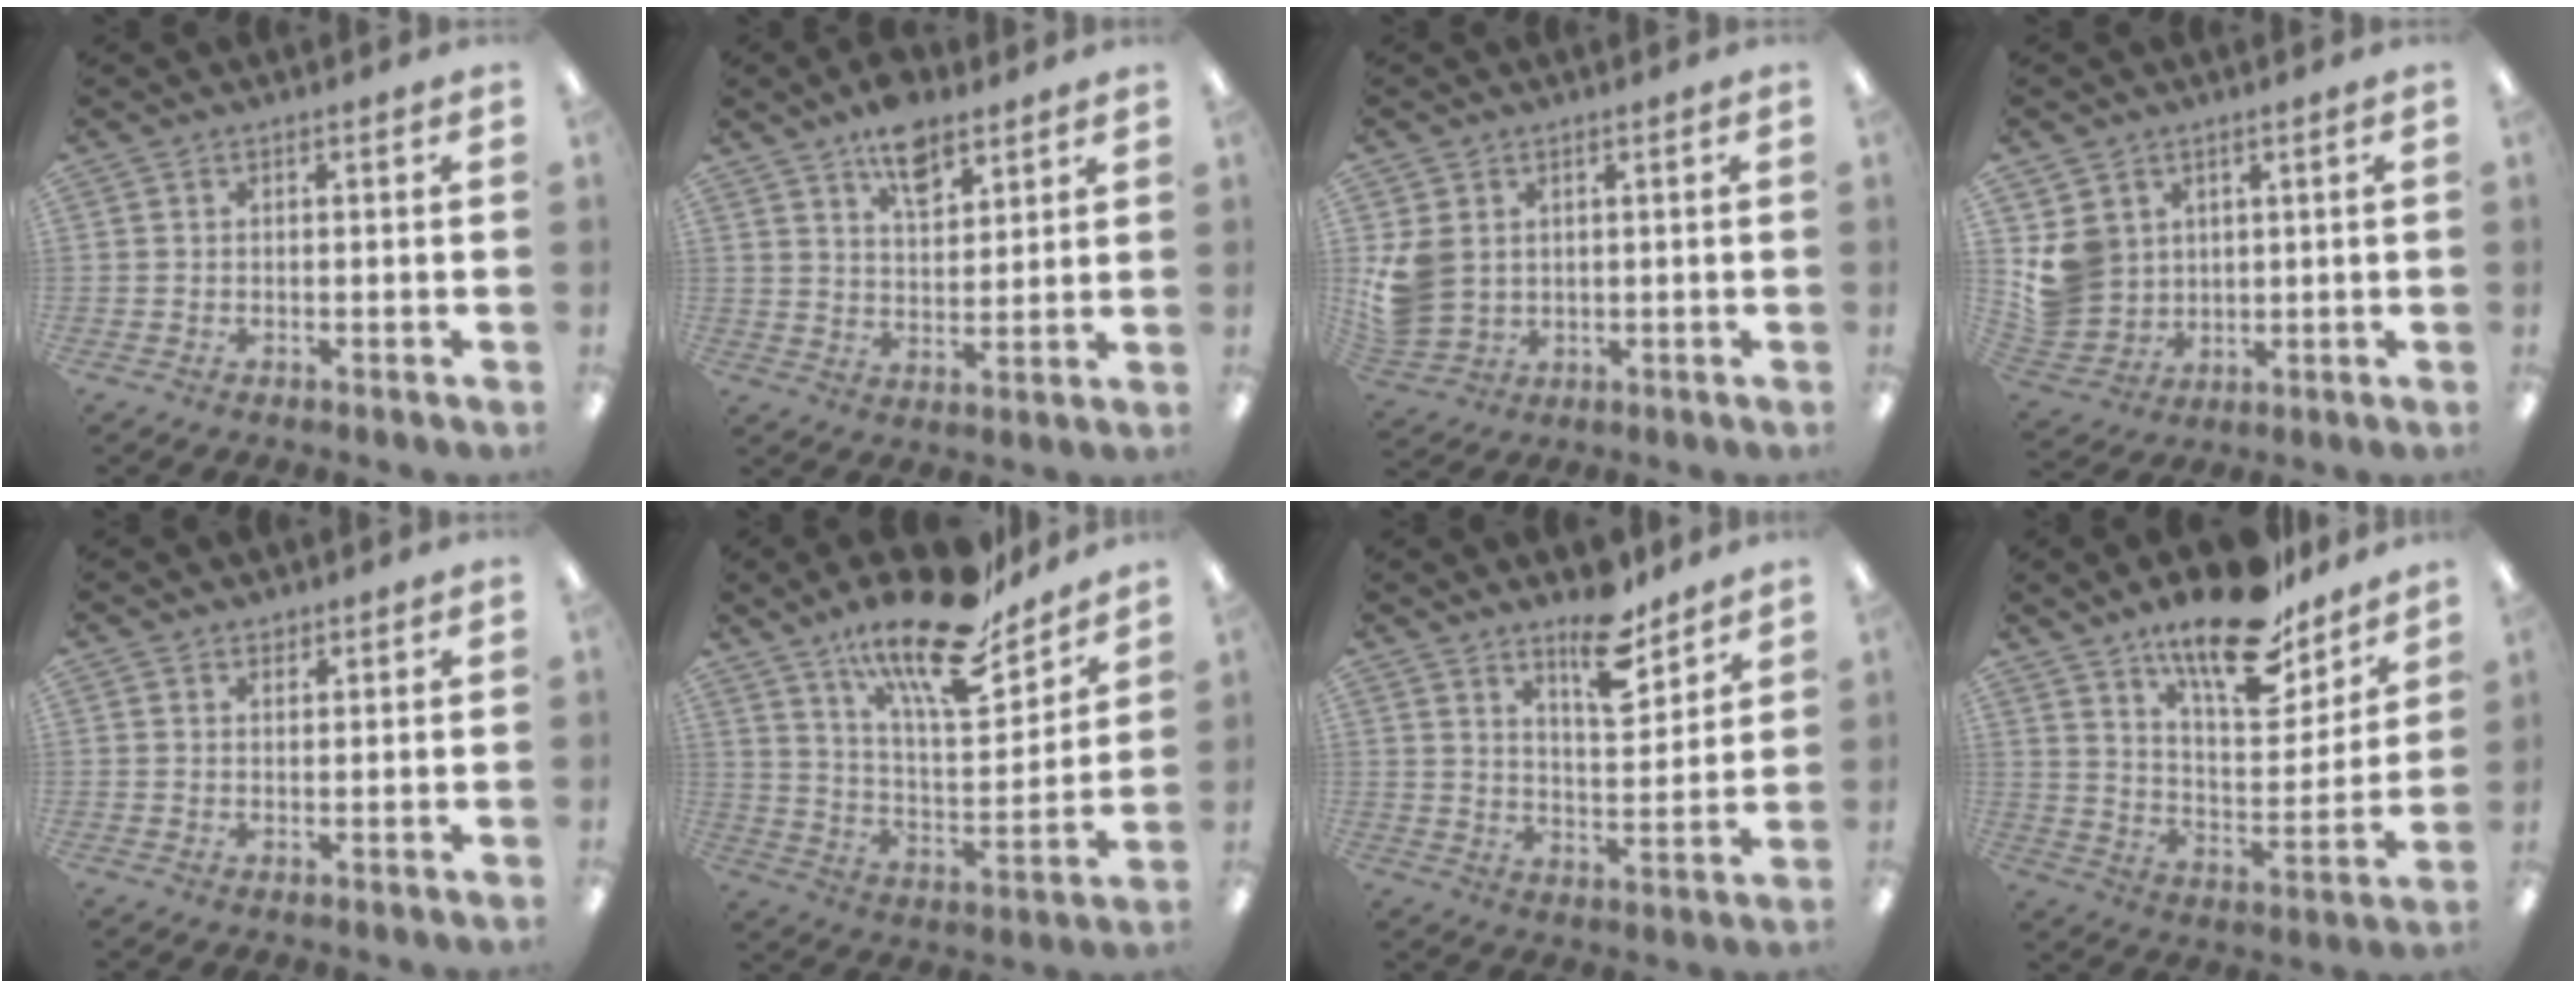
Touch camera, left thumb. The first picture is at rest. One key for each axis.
{"total": 9.6, "fx": 6.8, "fy": 4.9, "fz": 4.7, "tx": -0.070, "ty": -0.031, "tz": 0.120}
{"total": 7.5, "fx": 1.9, "fy": 6.3, "fz": 3.7, "tx": -0.089, "ty": 0.005, "tz": 0.039}
{"total": 8.6, "fx": 3.4, "fy": 7.7, "fz": 1.6, "tx": -0.041, "ty": -0.013, "tz": 0.073}
{"total": 1.4, "fx": 1.3, "fy": 0.5, "fz": 0.1, "tx": 0.006, "ty": -0.005, "tz": 0.023}
{"total": 21.5, "fx": 16.3, "fy": 6.3, "fz": 12.5, "tx": -0.216, "ty": -0.103, "tz": 0.274}
{"total": 12.2, "fx": 9.2, "fy": 4.4, "fz": 6.8, "tx": -0.084, "ty": -0.061, "tz": 0.155}
{"total": 20.1, "fx": 15.5, "fy": 7.0, "fz": 10.8, "tx": -0.172, "ty": -0.103, "tz": 0.263}